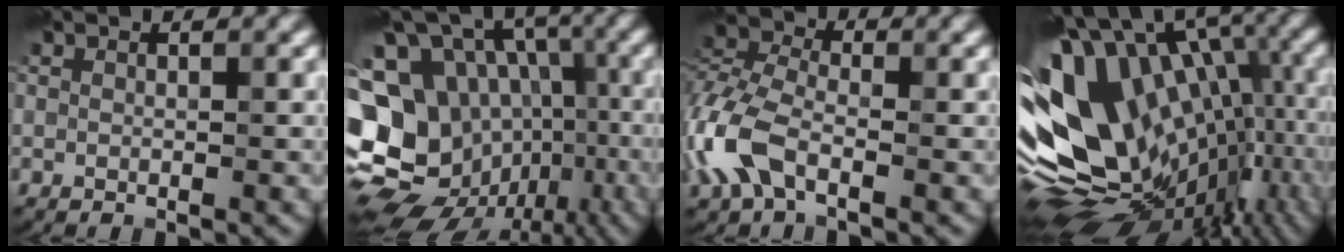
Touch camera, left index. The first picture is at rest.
{"total": 17.2, "force": [-4.0, 14.0, 9.3], "torque": [-0.189, 0.003, -0.032]}
{"total": 6.6, "force": [-2.8, 3.6, 4.8], "torque": [-0.126, 0.006, -0.074]}
{"total": 17.9, "force": [-0.4, 10.5, 14.5], "torque": [-0.248, -0.021, 0.010]}